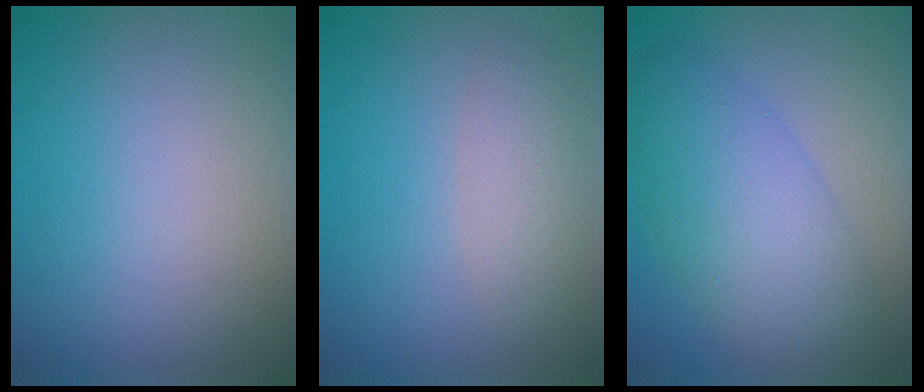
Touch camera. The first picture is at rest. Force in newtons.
{"total": 2.3, "press": 2.3, "slide": 0.2}
{"total": 6.8, "press": 6.8, "slide": 0.3}